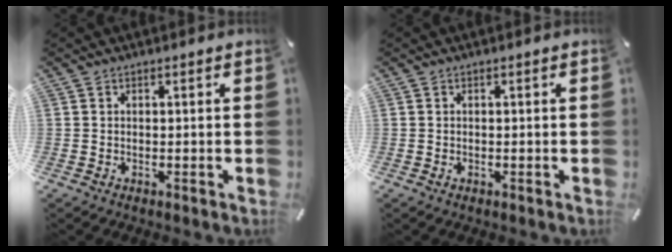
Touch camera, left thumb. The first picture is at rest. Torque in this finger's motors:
{"motor_torque": [0.01, 0.01, 0.10, -0.08, 0.00]}